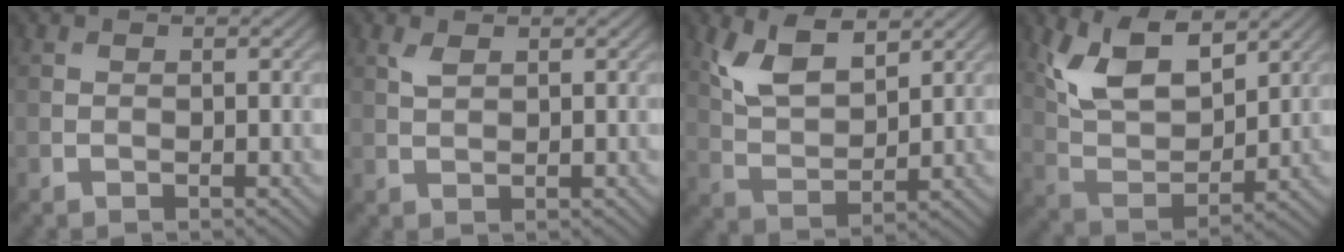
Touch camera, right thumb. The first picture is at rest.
{"total": 1.5, "force": [0.9, 0.7, 1.1], "torque": [-0.029, 0.001, 0.020]}
{"total": 7.5, "force": [4.1, 3.6, 5.2], "torque": [-0.119, -0.003, 0.085]}
{"total": 11.1, "force": [6.0, 5.3, 7.6], "torque": [-0.166, -0.001, 0.119]}